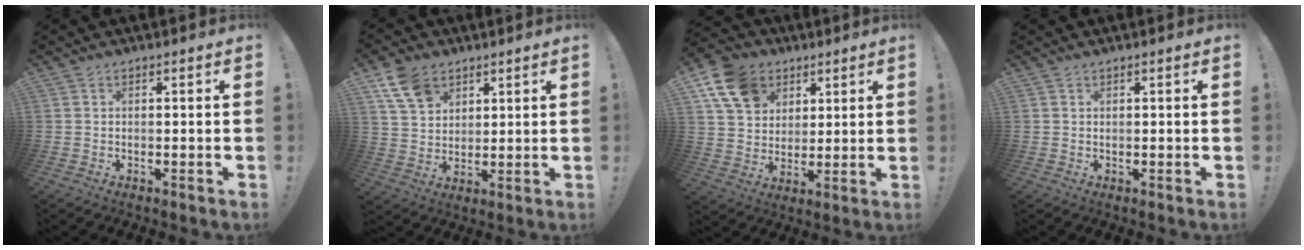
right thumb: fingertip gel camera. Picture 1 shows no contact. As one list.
[{"total": 10.1, "force": [5.8, 6.9, 4.7], "torque": [-0.087, -0.020, 0.117]}, {"total": 14.1, "force": [6.7, 10.7, 6.3], "torque": [-0.108, -0.024, 0.136]}, {"total": 0.6, "force": [0.6, 0.0, 0.2], "torque": [0.002, -0.002, 0.010]}]